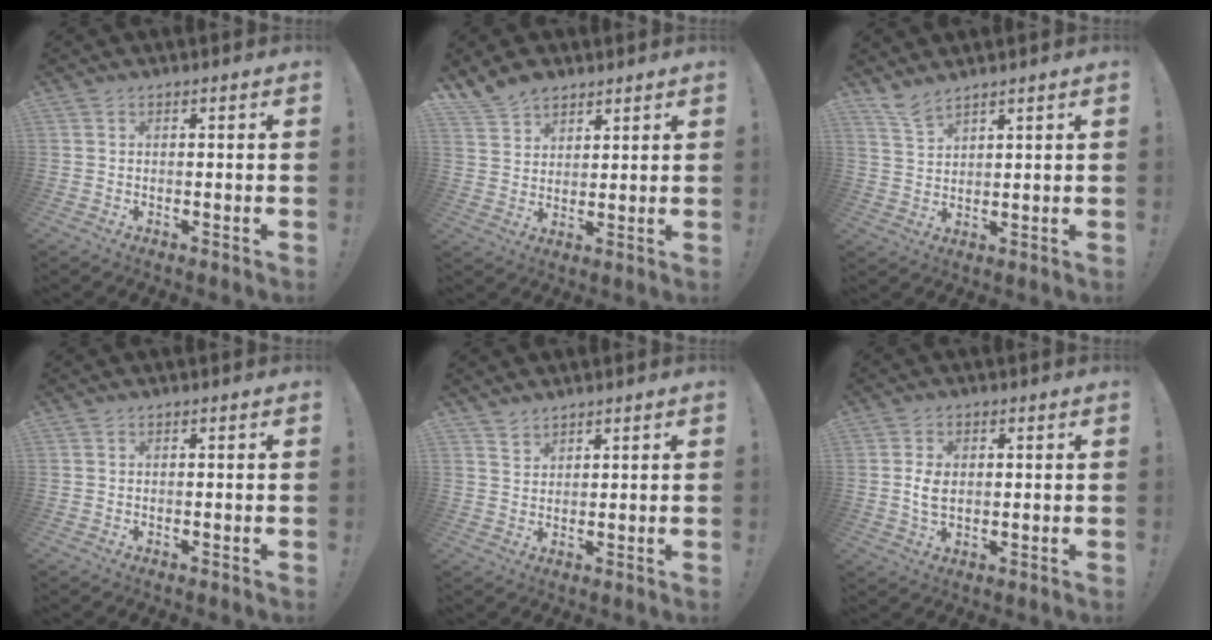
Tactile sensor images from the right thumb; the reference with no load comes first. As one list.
[{"total": 7.8, "force": [6.3, 4.2, 1.7], "torque": [-0.042, -0.039, 0.126]}, {"total": 5.6, "force": [4.9, 1.2, 2.5], "torque": [-0.046, -0.030, 0.090]}, {"total": 0.0}, {"total": 2.6, "force": [2.5, 0.9, 0.2], "torque": [-0.001, -0.022, 0.046]}, {"total": 4.3, "force": [0.3, 2.8, 3.3], "torque": [-0.053, -0.001, 0.004]}]